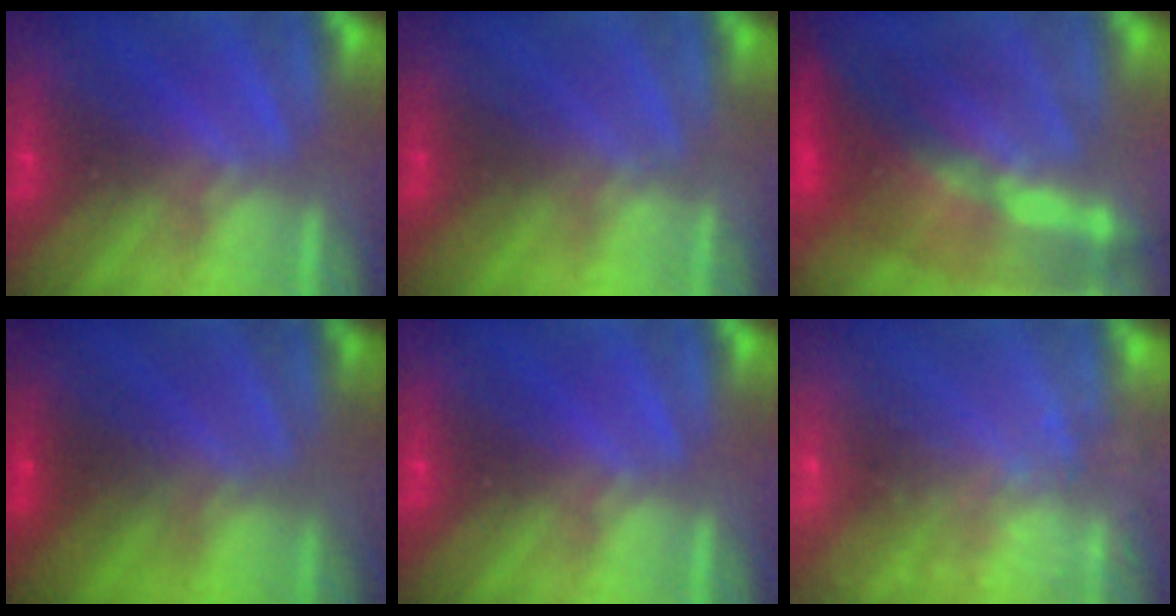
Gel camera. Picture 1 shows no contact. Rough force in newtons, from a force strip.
{"total": 4.5}
{"total": 8.6}
{"total": 1.5}
{"total": 0.0}
{"total": 8.3}